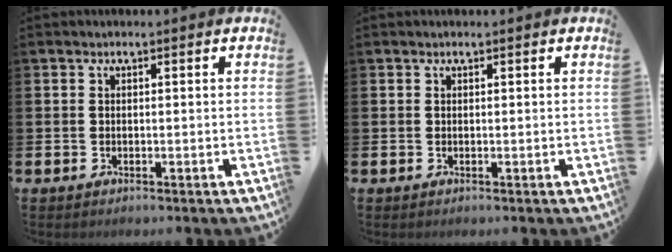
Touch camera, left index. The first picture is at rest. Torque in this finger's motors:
{"motor_torque": [0.26, -0.08, -0.08, -0.01]}